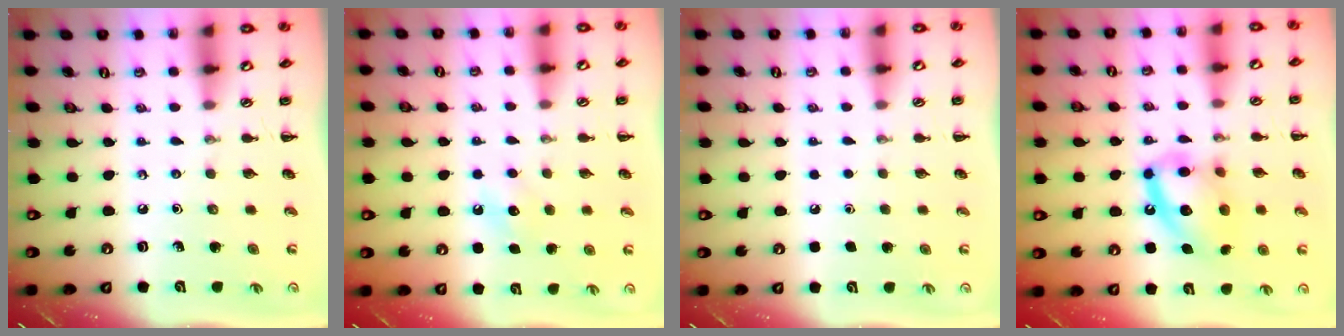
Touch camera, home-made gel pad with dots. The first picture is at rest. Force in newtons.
{"total": 6.7, "press": 6.5, "slide": 1.7}
{"total": 1.7, "press": 1.7, "slide": 0.1}
{"total": 14.7, "press": 14.5, "slide": 2.4}